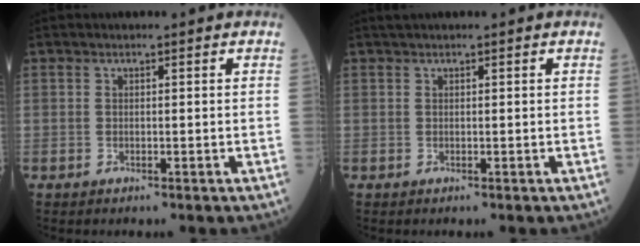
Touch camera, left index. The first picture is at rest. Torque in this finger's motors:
{"motor_torque": [0.28, -0.22, -0.03, 0.03]}